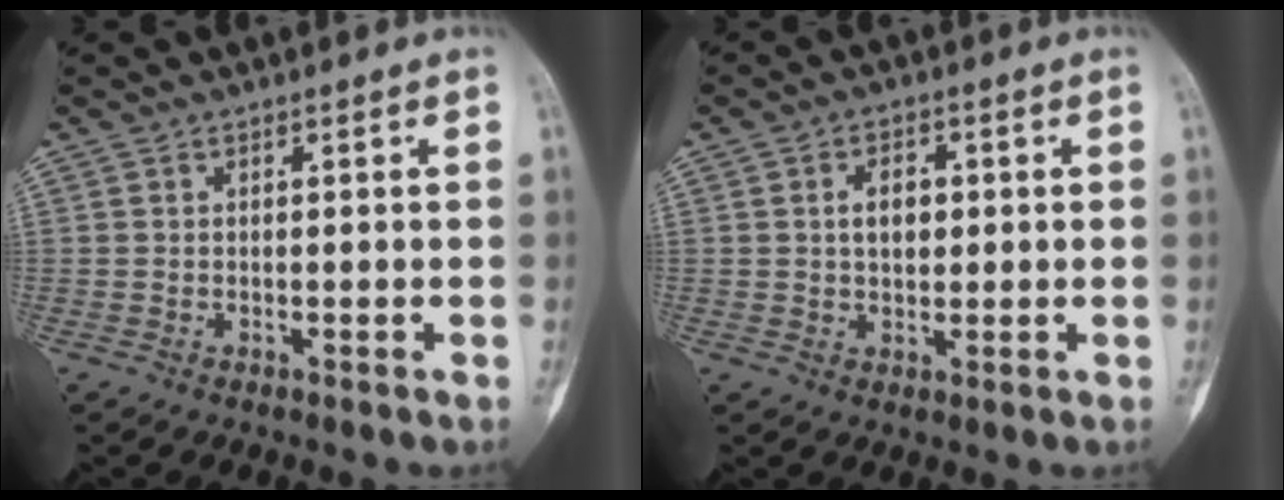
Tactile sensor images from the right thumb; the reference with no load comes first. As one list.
[{"total": 4.9, "force": [0.8, 3.2, 3.7], "torque": [-0.048, 0.002, 0.012]}]